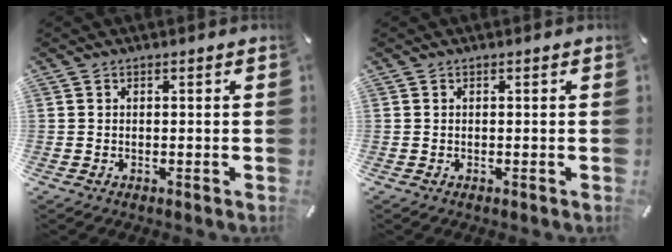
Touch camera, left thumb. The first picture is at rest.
{"total": 0.0}